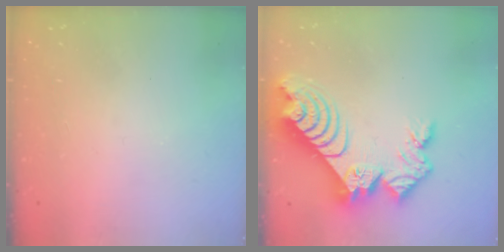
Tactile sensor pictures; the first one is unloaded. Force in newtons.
{"total": 15.0, "press": 15.0, "slide": 1.4}